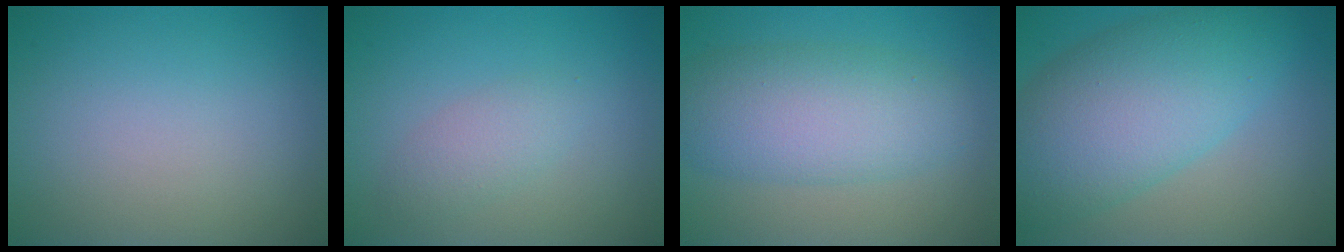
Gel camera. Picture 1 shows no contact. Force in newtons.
{"total": 2.0, "press": 1.9, "slide": 0.1}
{"total": 6.6, "press": 6.6, "slide": 0.2}
{"total": 9.5, "press": 9.5, "slide": 0.2}